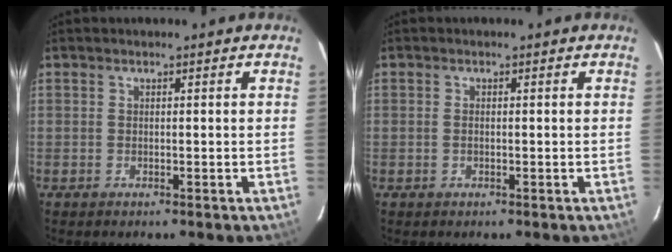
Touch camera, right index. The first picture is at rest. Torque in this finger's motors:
{"motor_torque": [-0.19, 0.11, -0.04, 0.00]}